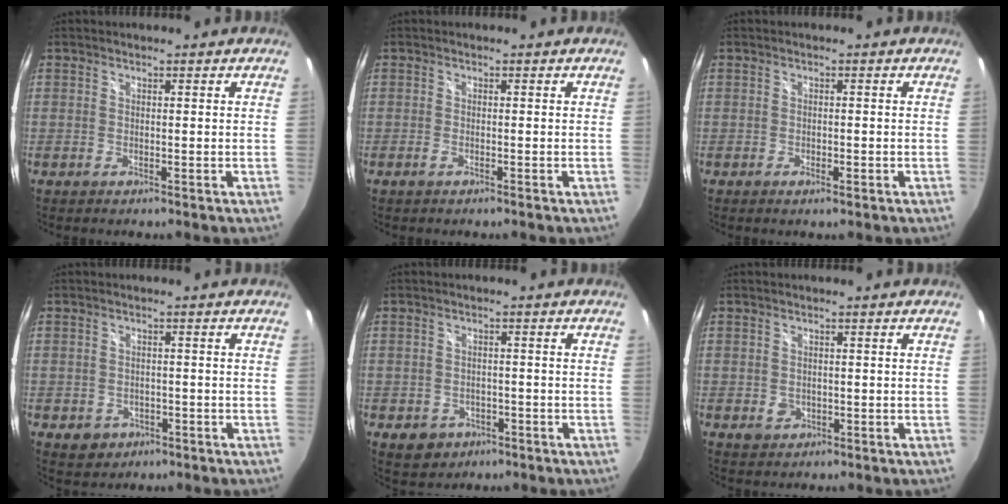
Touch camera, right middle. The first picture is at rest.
{"total": 1.0, "force": [-0.8, 0.1, 0.5], "torque": [-0.013, -0.001, -0.017]}
{"total": 1.4, "force": [-0.8, 0.6, 0.9], "torque": [-0.016, -0.003, -0.014]}
{"total": 4.7, "force": [-2.0, 3.9, 1.7], "torque": [-0.044, -0.002, -0.020]}
{"total": 6.1, "force": [-2.8, 4.9, 2.2], "torque": [-0.055, 0.000, -0.029]}
{"total": 2.3, "force": [-0.6, 2.1, 0.9], "torque": [-0.014, -0.002, -0.007]}